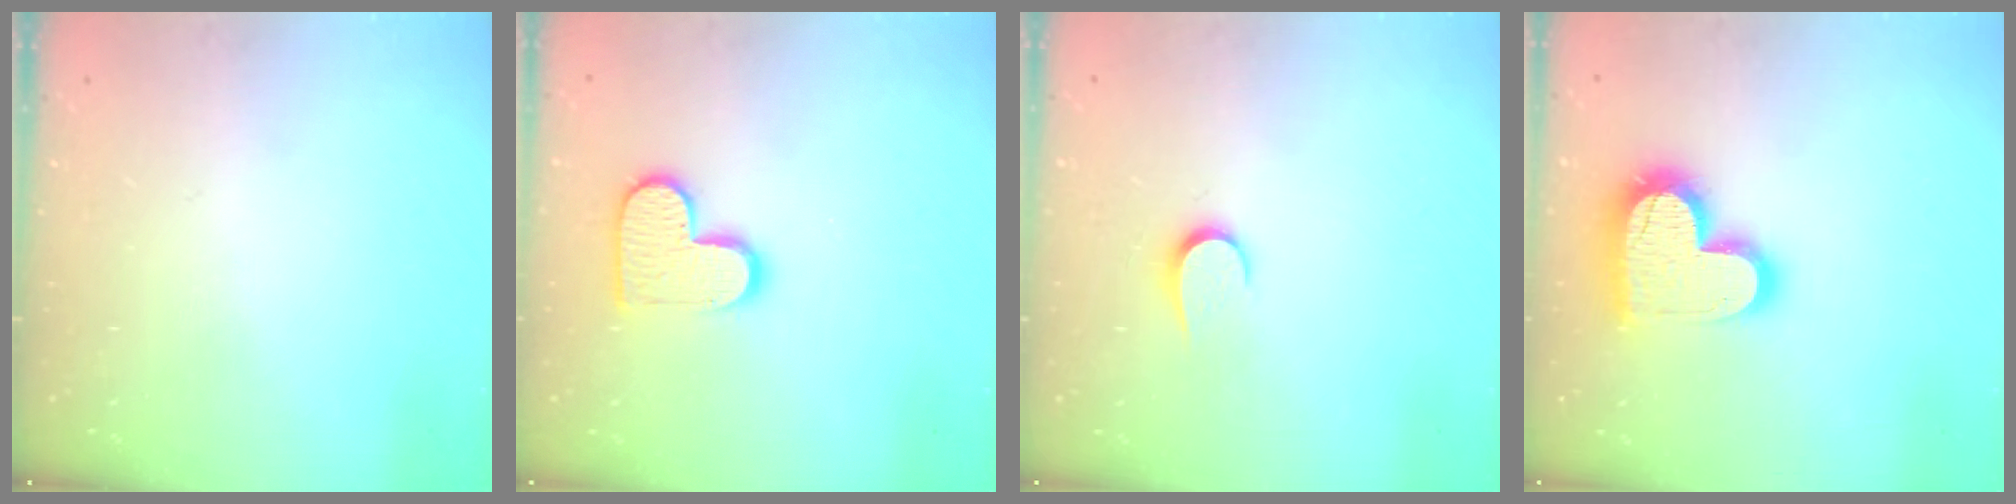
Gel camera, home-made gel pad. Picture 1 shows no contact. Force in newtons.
{"total": 11.9, "press": 11.9, "slide": 0.6}
{"total": 5.0, "press": 5.0, "slide": 0.5}
{"total": 16.9, "press": 16.9, "slide": 1.3}